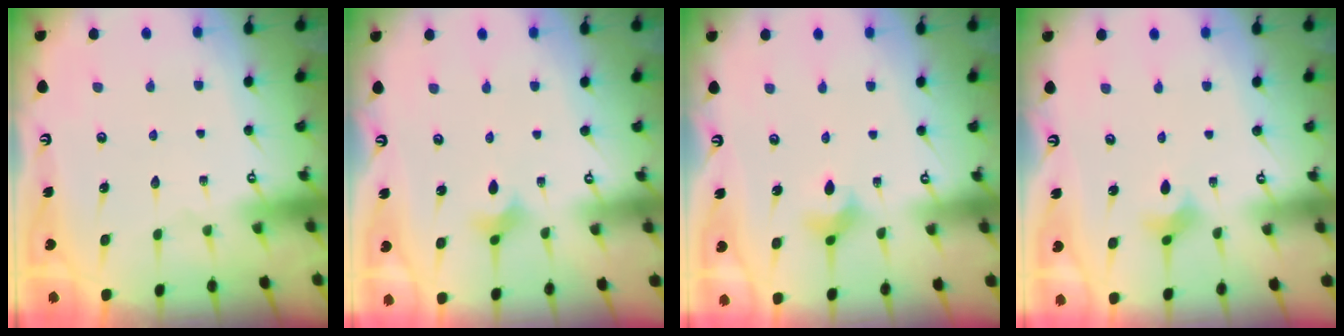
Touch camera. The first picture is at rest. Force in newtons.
{"total": 2.2, "press": 2.2, "slide": 0.5}
{"total": 4.2, "press": 4.2, "slide": 0.6}
{"total": 2.8, "press": 2.7, "slide": 0.6}